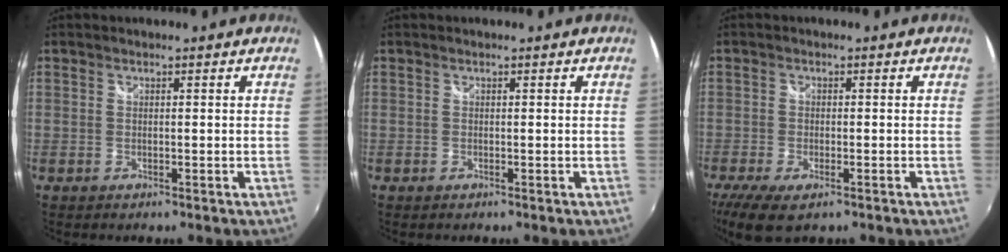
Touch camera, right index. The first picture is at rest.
{"total": 0.0}
{"total": 7.8, "force": [-5.0, 2.9, 5.3], "torque": [-0.122, -0.034, -0.087]}